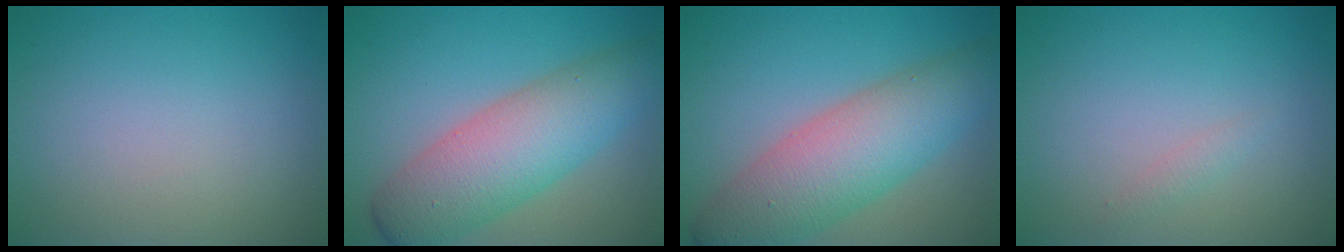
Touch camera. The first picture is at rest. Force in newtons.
{"total": 7.8, "press": 7.8, "slide": 0.2}
{"total": 8.2, "press": 8.2, "slide": 0.2}
{"total": 0.8, "press": 0.8, "slide": 0.1}